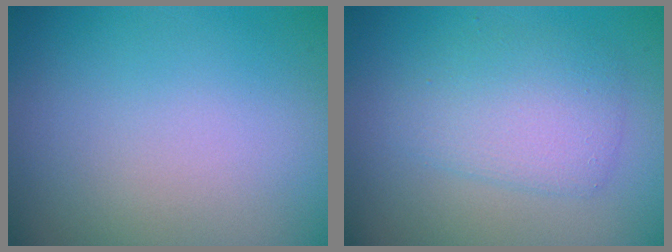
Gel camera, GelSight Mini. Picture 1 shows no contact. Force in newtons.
{"total": 3.6, "press": 3.6, "slide": 0.0}